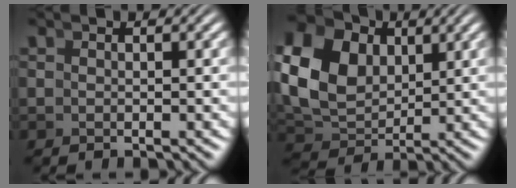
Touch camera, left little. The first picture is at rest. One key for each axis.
{"total": 13.3, "fx": 3.3, "fy": 10.9, "fz": 6.8, "tx": -0.139, "ty": 0.005, "tz": 0.041}